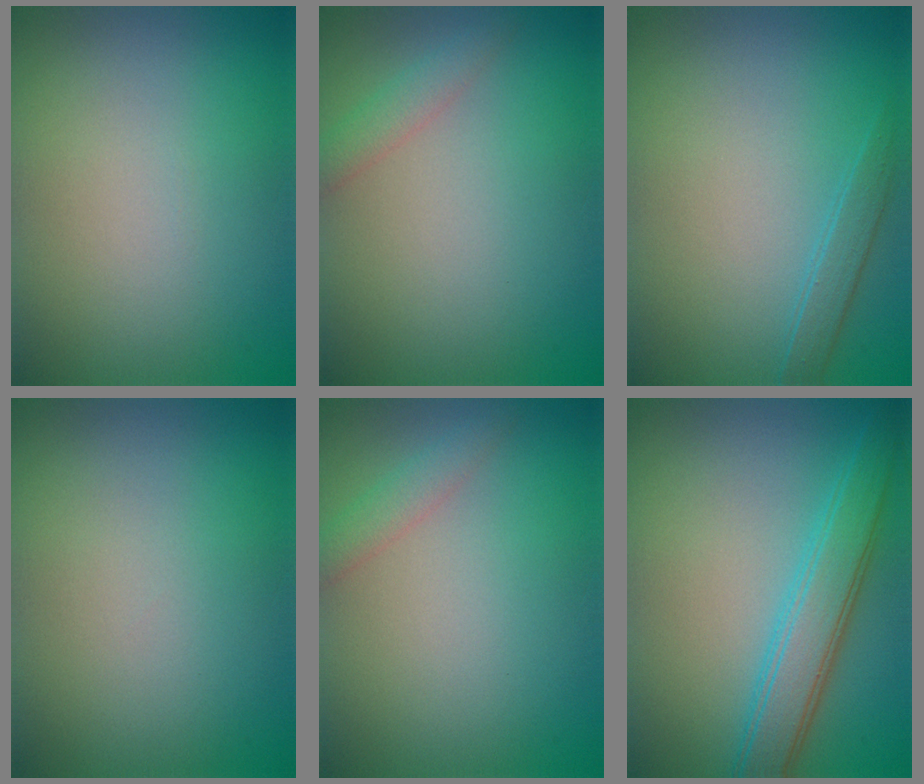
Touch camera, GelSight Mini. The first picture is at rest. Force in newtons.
{"total": 1.6, "press": 1.6, "slide": 0.0}
{"total": 1.6, "press": 1.6, "slide": 0.1}
{"total": 0.0}
{"total": 1.6, "press": 1.6, "slide": 0.0}
{"total": 4.5, "press": 4.5, "slide": 0.1}